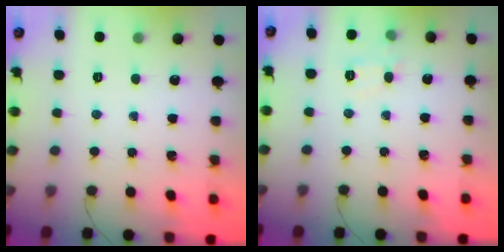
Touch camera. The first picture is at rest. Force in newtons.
{"total": 7.7, "press": 7.5, "slide": 1.7}